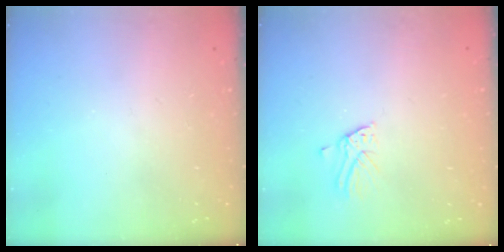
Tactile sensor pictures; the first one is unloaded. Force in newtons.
{"total": 1.7, "press": 1.7, "slide": 0.1}